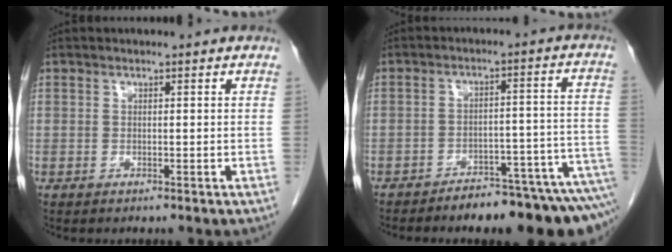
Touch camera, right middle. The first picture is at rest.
{"total": 13.3, "force": [-11.8, 1.7, 5.9], "torque": [-0.024, 0.035, -0.153]}